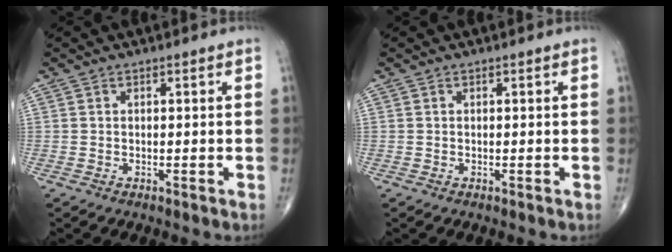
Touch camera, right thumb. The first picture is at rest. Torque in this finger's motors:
{"motor_torque": [-0.11, 0.02, -0.01, 0.01, 0.00]}